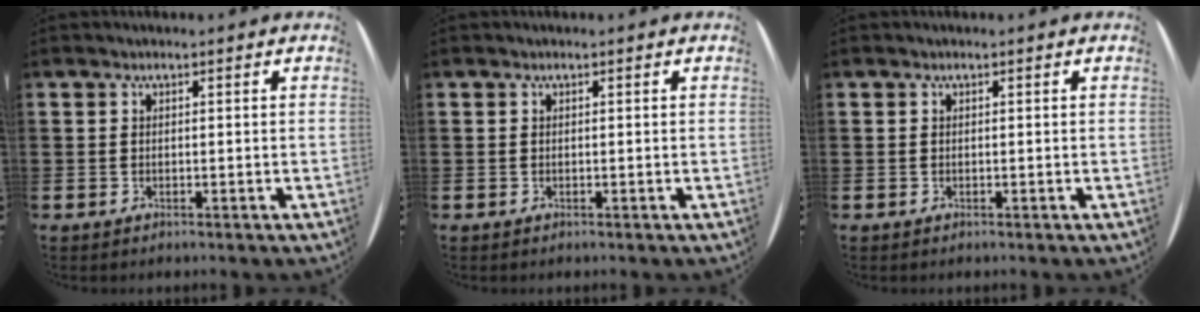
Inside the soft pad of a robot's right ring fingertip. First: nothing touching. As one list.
[{"total": 0.0}, {"total": 0.0}]